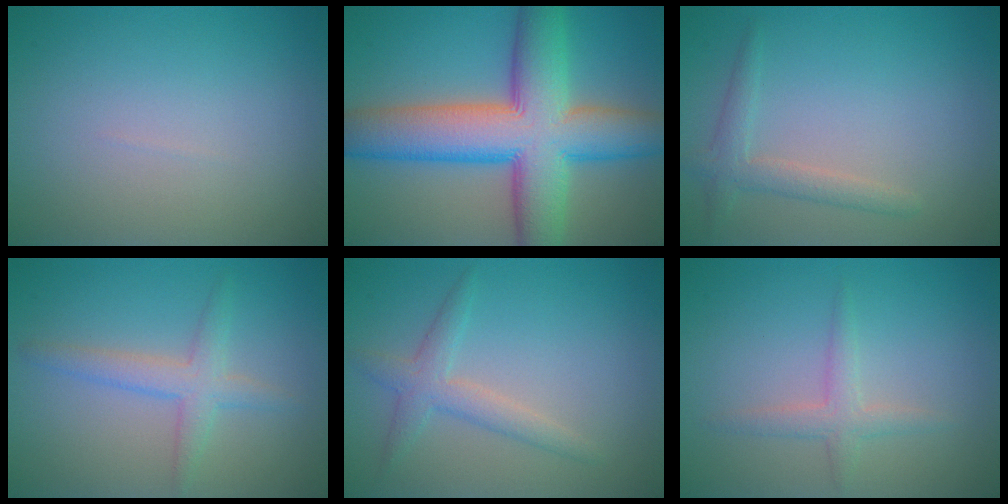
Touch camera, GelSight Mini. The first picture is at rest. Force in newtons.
{"total": 12.3, "press": 12.3, "slide": 0.3}
{"total": 2.2, "press": 2.2, "slide": 0.1}
{"total": 2.8, "press": 2.7, "slide": 0.2}
{"total": 2.5, "press": 2.5, "slide": 0.1}
{"total": 1.9, "press": 1.9, "slide": 0.1}